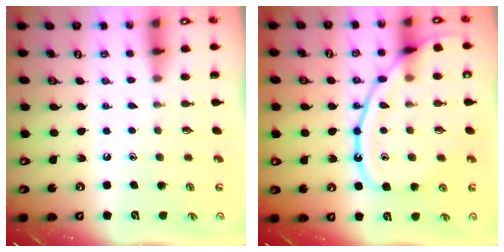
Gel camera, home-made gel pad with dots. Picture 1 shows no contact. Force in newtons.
{"total": 16.6, "press": 16.5, "slide": 1.4}